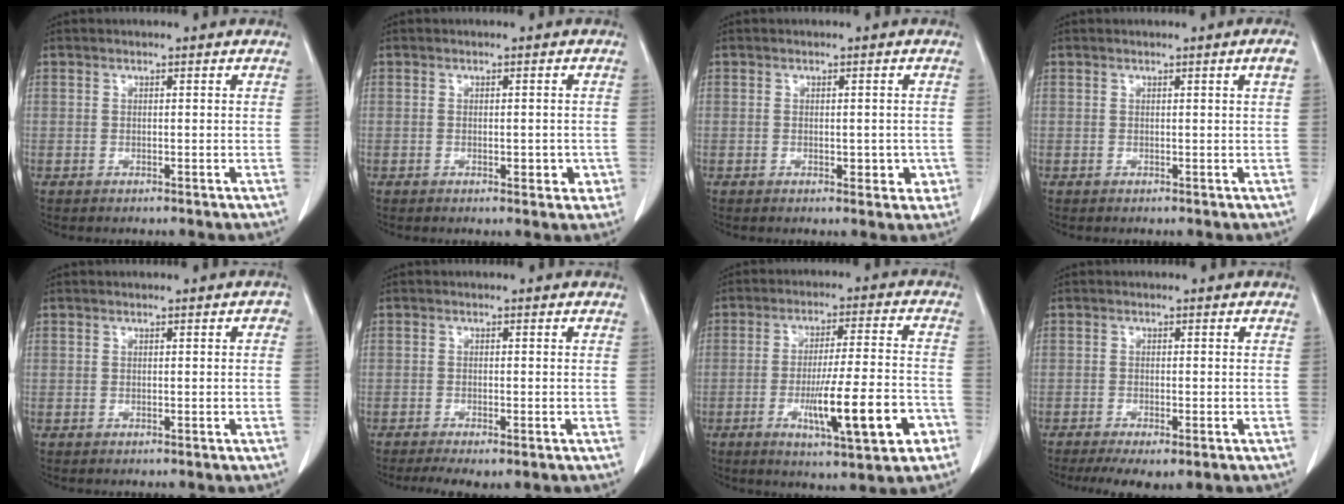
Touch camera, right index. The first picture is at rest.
{"total": 2.6, "force": [-0.7, 1.4, 2.1], "torque": [-0.020, 0.002, -0.002]}
{"total": 3.0, "force": [-0.6, 1.9, 2.3], "torque": [-0.014, 0.003, -0.001]}
{"total": 1.0, "force": [0.3, -0.4, 0.9], "torque": [-0.016, -0.001, 0.008]}
{"total": 0.5, "force": [0.0, 0.3, 0.4], "torque": [-0.001, 0.004, -0.001]}
{"total": 4.5, "force": [-3.5, 1.0, 2.7], "torque": [-0.033, -0.010, -0.048]}
{"total": 13.3, "force": [-4.9, 1.3, 12.2], "torque": [-0.198, -0.006, -0.069]}
{"total": 6.9, "force": [-5.1, 1.7, 4.3], "torque": [-0.056, -0.014, -0.073]}